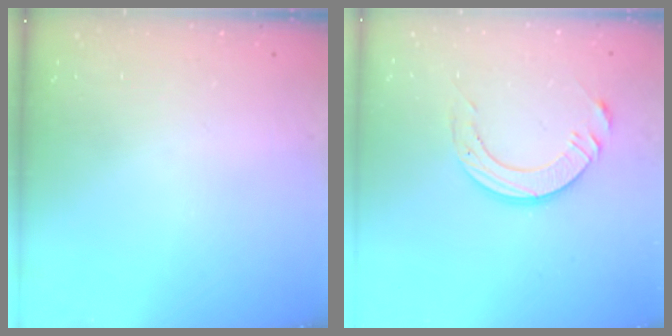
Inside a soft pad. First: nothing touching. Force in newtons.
{"total": 10.7, "press": 10.7, "slide": 1.1}